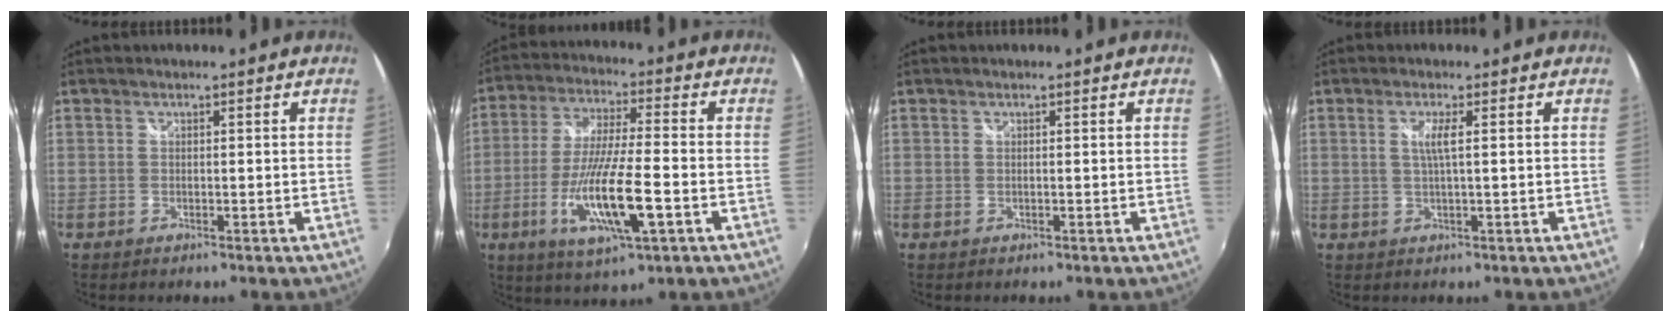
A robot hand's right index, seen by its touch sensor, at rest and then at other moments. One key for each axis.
{"total": 14.7, "fx": -5.0, "fy": 2.4, "fz": 13.6, "tx": -0.272, "ty": -0.024, "tz": -0.089}
{"total": 0.0}
{"total": 2.5, "fx": 0.5, "fy": -0.3, "fz": 2.4, "tx": -0.046, "ty": -0.003, "tz": 0.008}